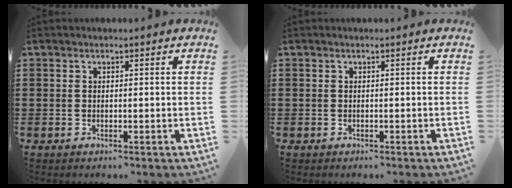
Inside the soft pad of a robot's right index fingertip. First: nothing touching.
{"total": 0.0}